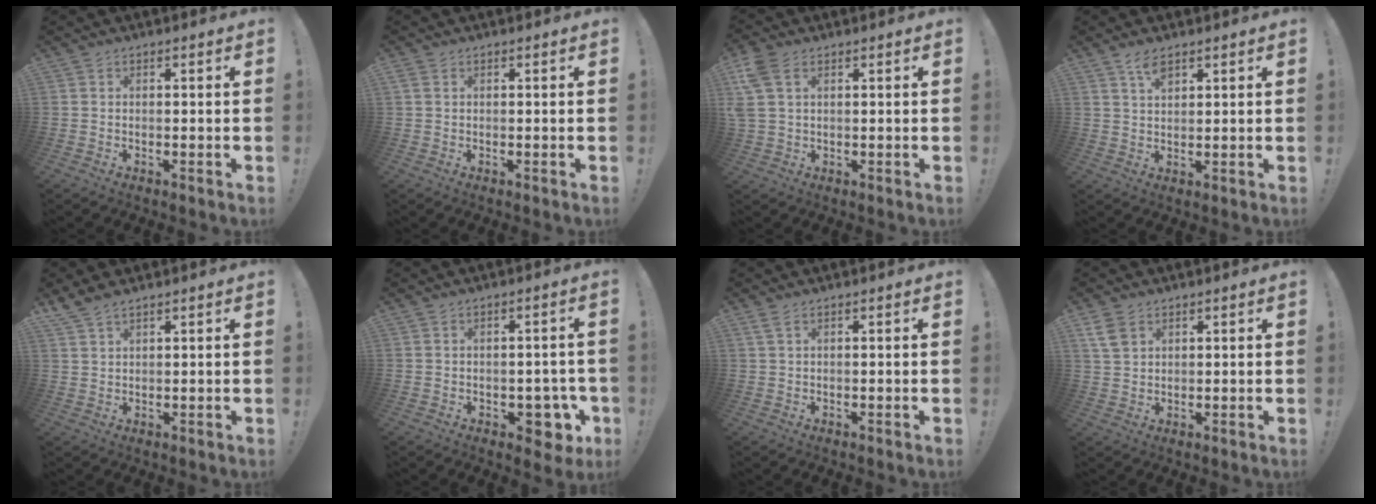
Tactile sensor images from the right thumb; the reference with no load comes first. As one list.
[{"total": 1.2, "force": [0.4, 0.8, 0.7], "torque": [-0.014, 0.003, 0.008]}, {"total": 7.6, "force": [3.0, 4.7, 5.2], "torque": [-0.112, -0.003, 0.059]}, {"total": 4.2, "force": [2.9, 1.6, 2.6], "torque": [-0.043, -0.013, 0.051]}, {"total": 3.5, "force": [3.0, 0.6, 1.7], "torque": [-0.041, -0.011, 0.059]}, {"total": 7.1, "force": [-2.5, 5.0, 4.3], "torque": [-0.041, 0.017, -0.033]}, {"total": 1.7, "force": [0.8, 0.2, 1.4], "torque": [-0.029, -0.001, 0.015]}, {"total": 5.7, "force": [3.2, 3.6, 3.0], "torque": [-0.055, -0.012, 0.061]}]